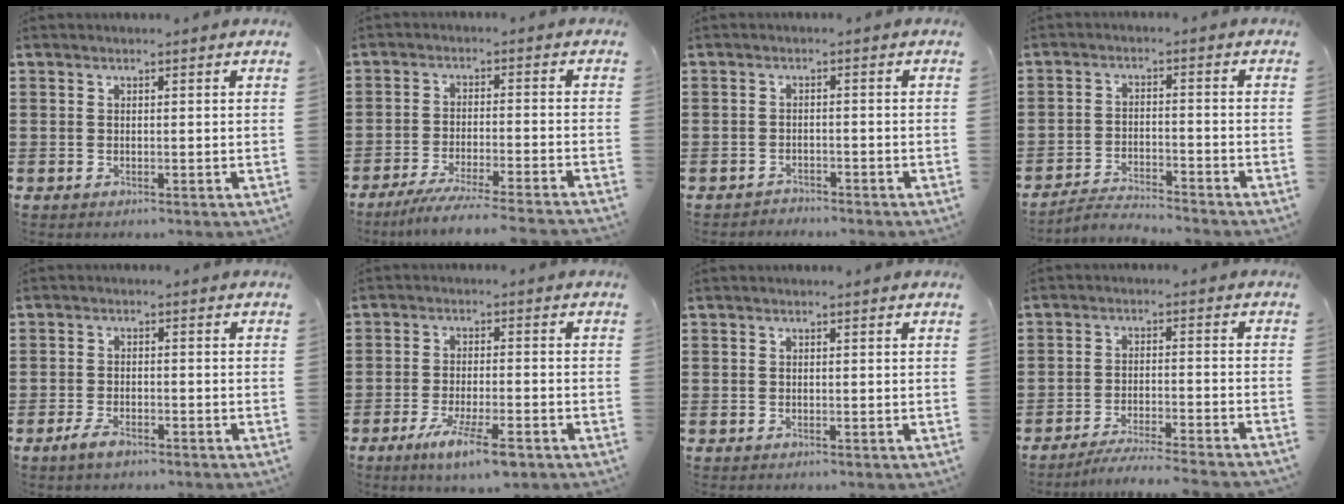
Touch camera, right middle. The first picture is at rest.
{"total": 5.1, "force": [-4.6, -0.4, 2.3], "torque": [-0.042, -0.014, -0.087]}
{"total": 1.6, "force": [-1.6, 0.2, 0.0], "torque": [-0.005, 0.001, -0.036]}
{"total": 3.3, "force": [-3.2, 0.0, 0.6], "torque": [-0.016, 0.006, -0.070]}
{"total": 2.8, "force": [-1.8, 1.0, 1.9], "torque": [-0.047, -0.002, -0.039]}
{"total": 6.9, "force": [-4.2, 1.1, 5.3], "torque": [-0.101, -0.010, -0.073]}
{"total": 0.0}
{"total": 4.4, "force": [-4.2, -0.3, 1.4], "torque": [-0.023, -0.005, -0.084]}